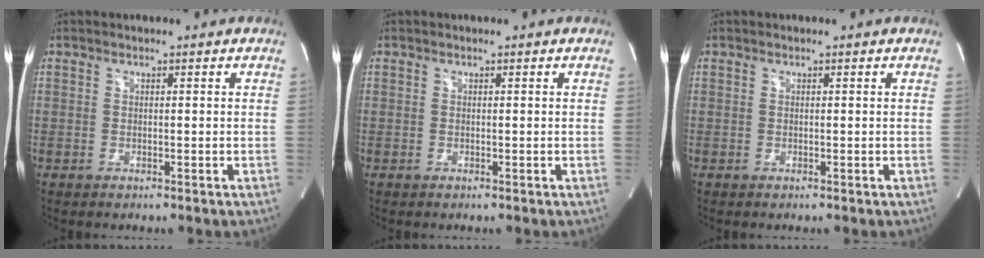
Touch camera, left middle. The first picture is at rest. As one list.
[{"total": 0.0}, {"total": 0.0}]